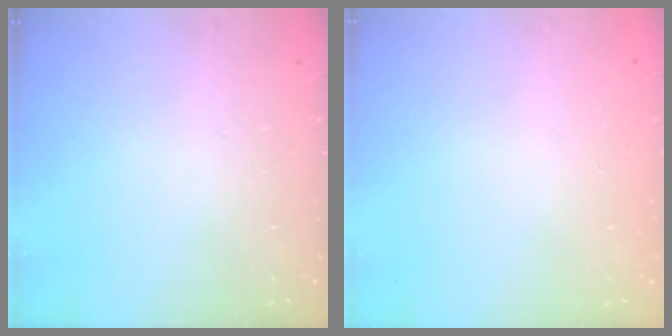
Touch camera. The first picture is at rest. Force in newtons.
{"total": 0.0}